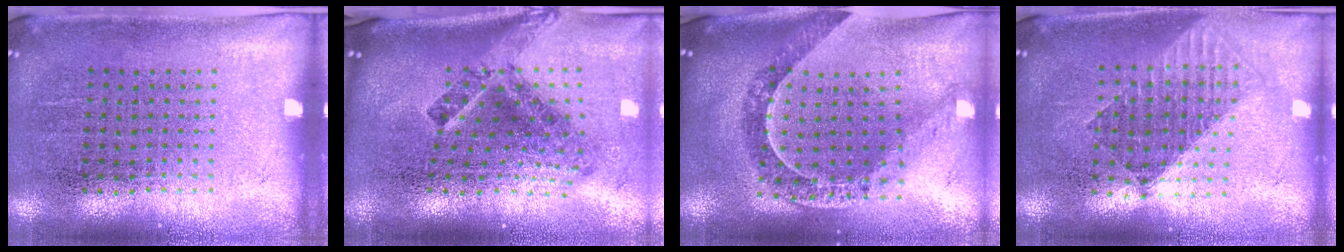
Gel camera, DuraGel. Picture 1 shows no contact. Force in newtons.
{"total": 2.9, "press": 1.7, "slide": 2.4}
{"total": 1.1, "press": 1.1, "slide": 0.3}
{"total": 1.5, "press": 1.3, "slide": 0.8}